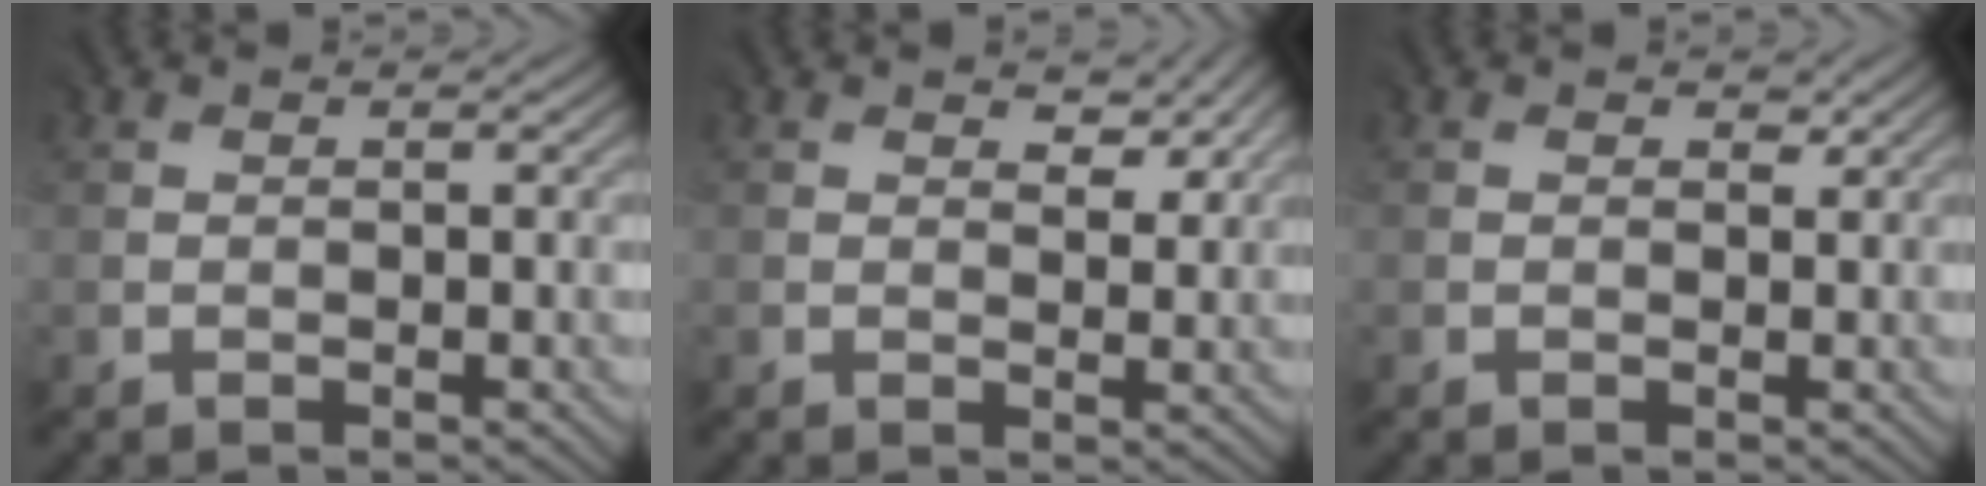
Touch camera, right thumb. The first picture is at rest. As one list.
[{"total": 3.3, "force": [1.9, 1.8, 2.1], "torque": [-0.032, -0.007, 0.032]}, {"total": 1.1, "force": [0.7, 0.7, 0.6], "torque": [-0.009, -0.002, 0.011]}]